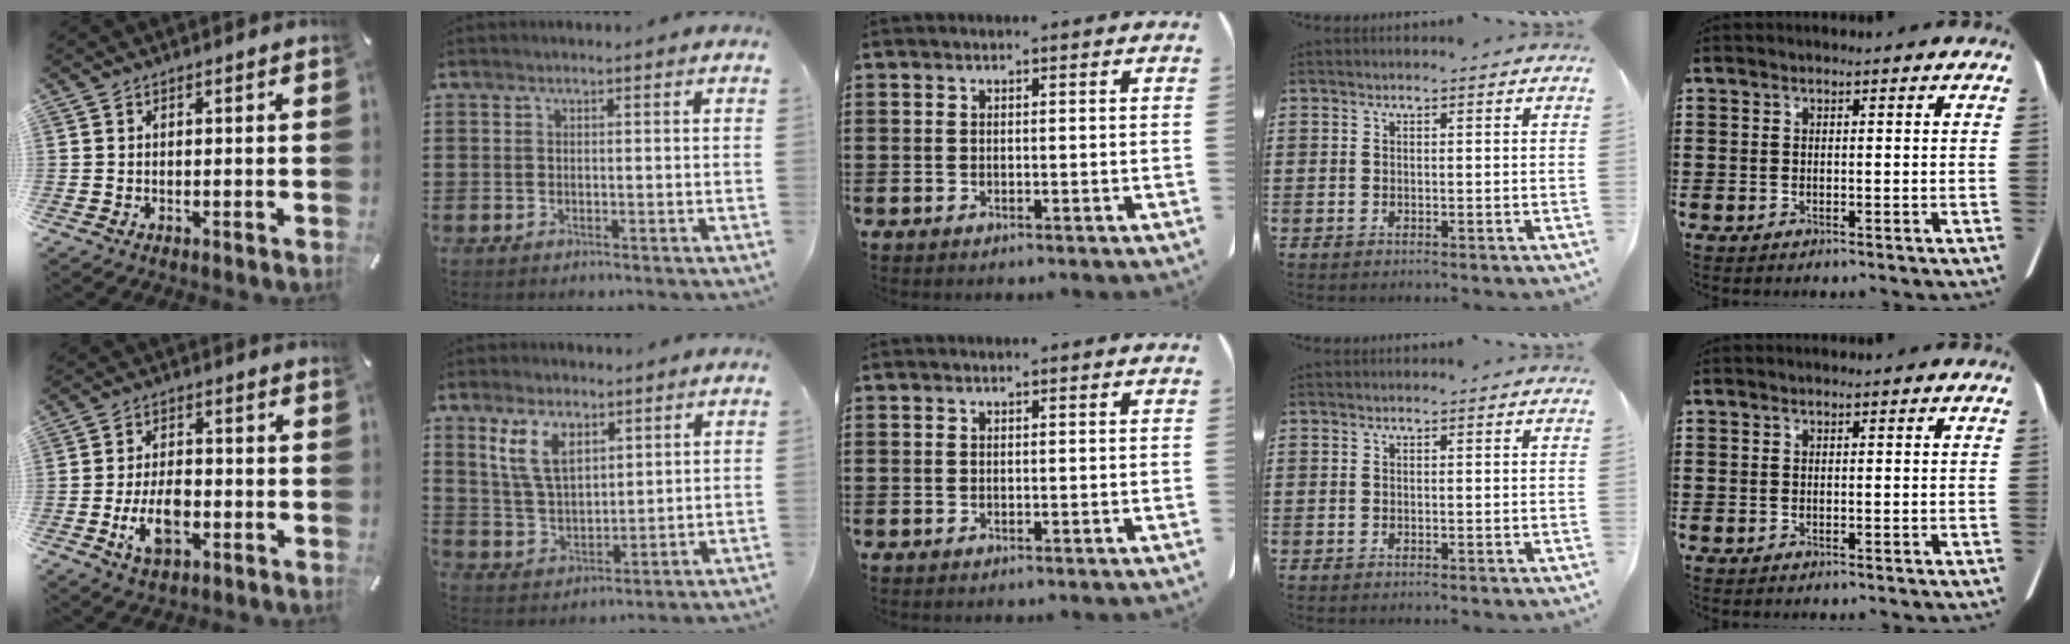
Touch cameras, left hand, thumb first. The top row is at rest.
{"thumb": {"total": 8.9, "force": [-2.8, 5.0, 6.8], "torque": [-0.141, 0.010, -0.049]}, "index": {"total": 7.7, "force": [4.4, 4.1, 4.7], "torque": [-0.101, 0.007, 0.081]}}